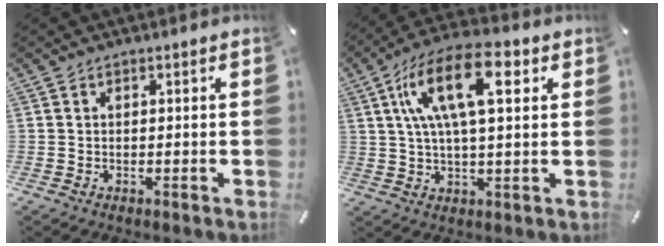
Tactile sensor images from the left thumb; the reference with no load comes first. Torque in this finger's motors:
{"motor_torque": [2.25, 2.76, 1.93, -0.84, 0.31]}